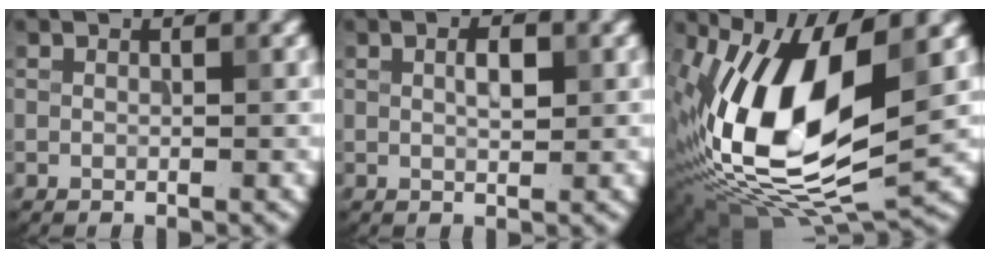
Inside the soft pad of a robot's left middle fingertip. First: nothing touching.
{"total": 1.9, "force": [0.5, 0.8, 1.7], "torque": [-0.033, 0.003, 0.009]}
{"total": 14.9, "force": [0.9, 6.9, 13.2], "torque": [-0.255, -0.012, 0.011]}